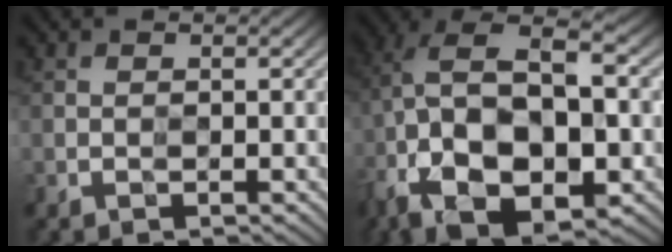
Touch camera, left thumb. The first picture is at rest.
{"total": 17.8, "force": [-4.1, 10.0, 14.1], "torque": [-0.297, -0.012, -0.030]}